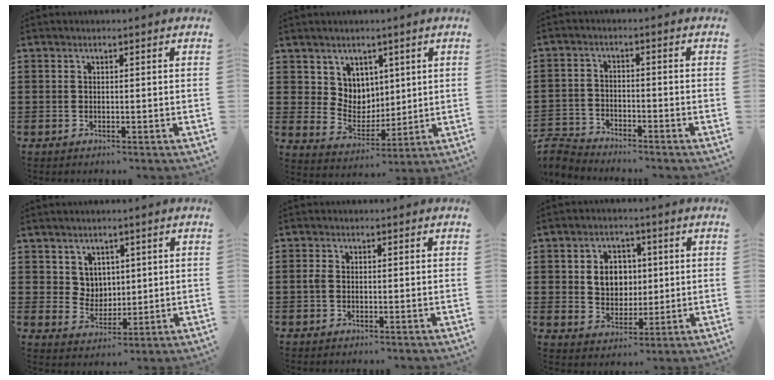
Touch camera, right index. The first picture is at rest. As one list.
[{"total": 5.9, "force": [3.7, 4.6, -0.1], "torque": [-0.024, -0.012, 0.070]}, {"total": 3.6, "force": [-3.6, 0.5, 0.0], "torque": [-0.022, -0.005, -0.080]}, {"total": 4.2, "force": [2.5, 3.3, 0.6], "torque": [-0.028, 0.005, 0.048]}, {"total": 1.2, "force": [-0.3, 0.8, 0.9], "torque": [-0.027, 0.000, -0.010]}, {"total": 5.7, "force": [0.9, 4.8, 3.0], "torque": [-0.061, 0.010, 0.009]}]